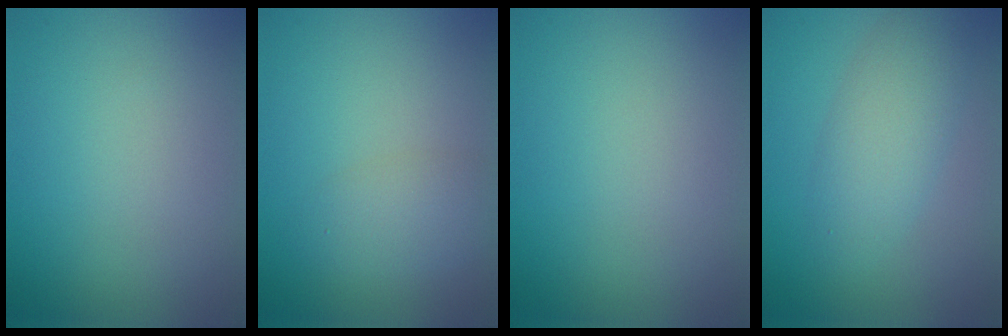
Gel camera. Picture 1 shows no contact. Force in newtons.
{"total": 2.4, "press": 2.4, "slide": 0.1}
{"total": 0.0}
{"total": 3.9, "press": 3.9, "slide": 0.2}